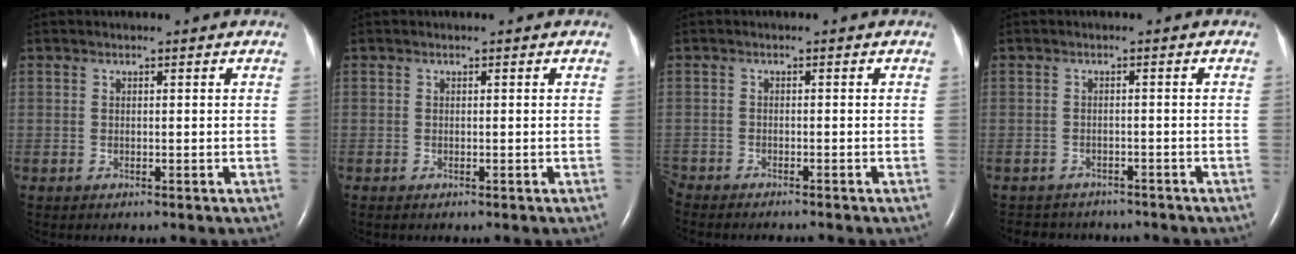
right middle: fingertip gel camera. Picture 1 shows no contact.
{"total": 0.0}
{"total": 4.0, "force": [-3.9, 0.0, 0.9], "torque": [-0.007, -0.012, -0.064]}
{"total": 5.9, "force": [-5.4, 2.3, 0.5], "torque": [-0.010, 0.000, -0.066]}